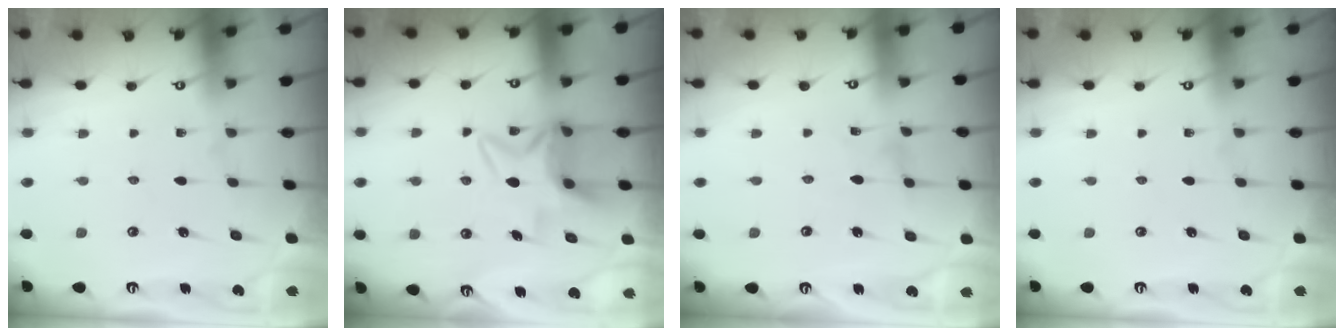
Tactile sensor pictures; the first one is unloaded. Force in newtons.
{"total": 7.3, "press": 7.2, "slide": 0.5}
{"total": 0.0}
{"total": 0.0}